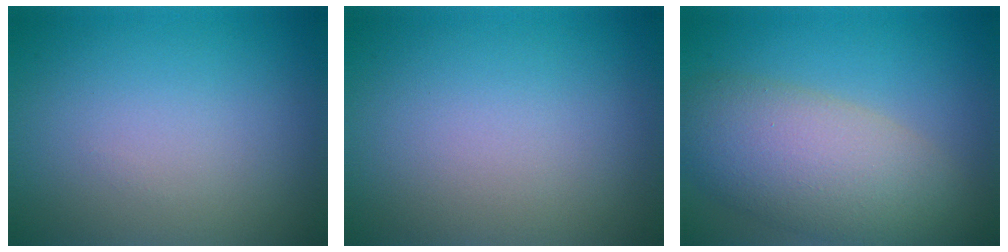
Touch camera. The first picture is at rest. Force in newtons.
{"total": 0.0}
{"total": 8.3, "press": 8.2, "slide": 0.7}